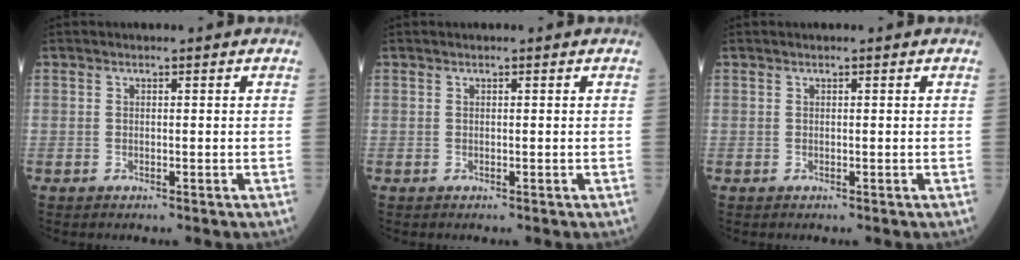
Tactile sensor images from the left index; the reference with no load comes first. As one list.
[{"total": 0.0}, {"total": 0.0}]